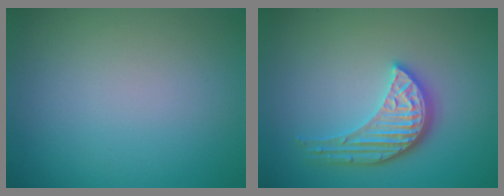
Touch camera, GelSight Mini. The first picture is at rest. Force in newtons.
{"total": 4.3, "press": 3.6, "slide": 2.4}